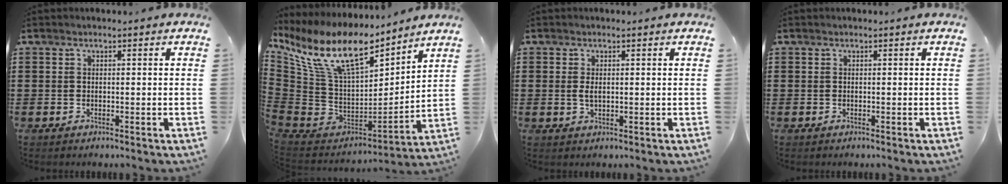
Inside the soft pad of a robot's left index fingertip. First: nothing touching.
{"total": 14.1, "force": [8.1, 5.4, 10.1], "torque": [-0.232, -0.044, 0.139]}
{"total": 1.8, "force": [0.2, 0.8, 1.6], "torque": [-0.040, 0.000, 0.000]}
{"total": 0.0}